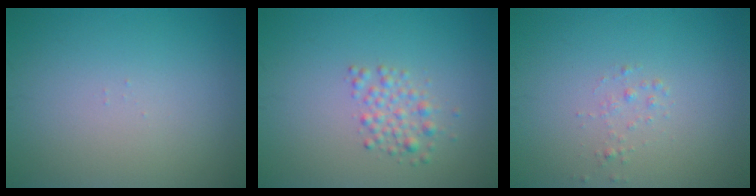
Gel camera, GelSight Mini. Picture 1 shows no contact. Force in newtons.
{"total": 2.0, "press": 2.0, "slide": 0.1}
{"total": 0.8, "press": 0.8, "slide": 0.0}